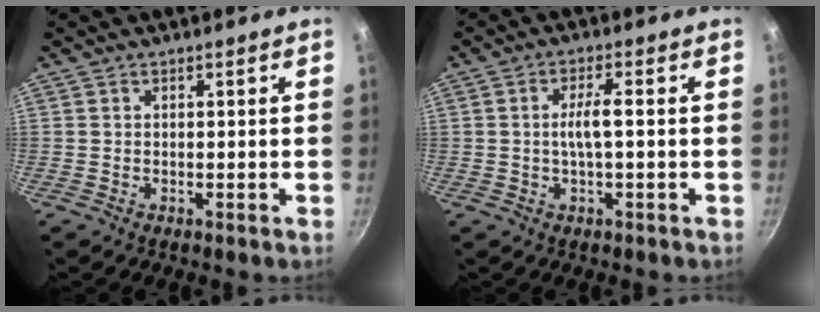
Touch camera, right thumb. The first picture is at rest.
{"total": 4.2, "force": [-0.2, 0.8, 4.1], "torque": [-0.082, 0.013, -0.003]}